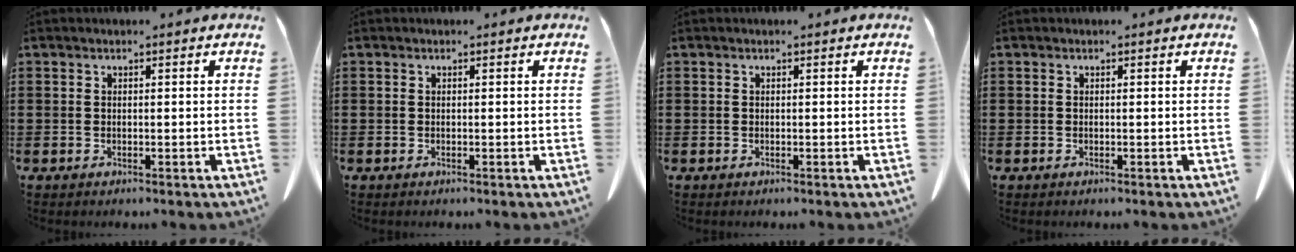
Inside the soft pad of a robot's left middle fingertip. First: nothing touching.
{"total": 0.0}
{"total": 0.0}
{"total": 0.0}